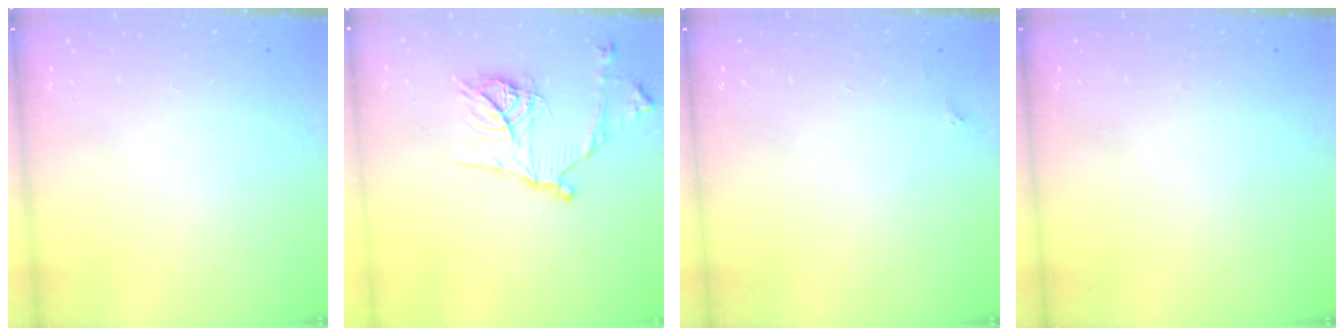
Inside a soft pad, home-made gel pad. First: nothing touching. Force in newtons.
{"total": 18.1, "press": 18.0, "slide": 1.7}
{"total": 2.0, "press": 2.0, "slide": 0.3}
{"total": 0.0}